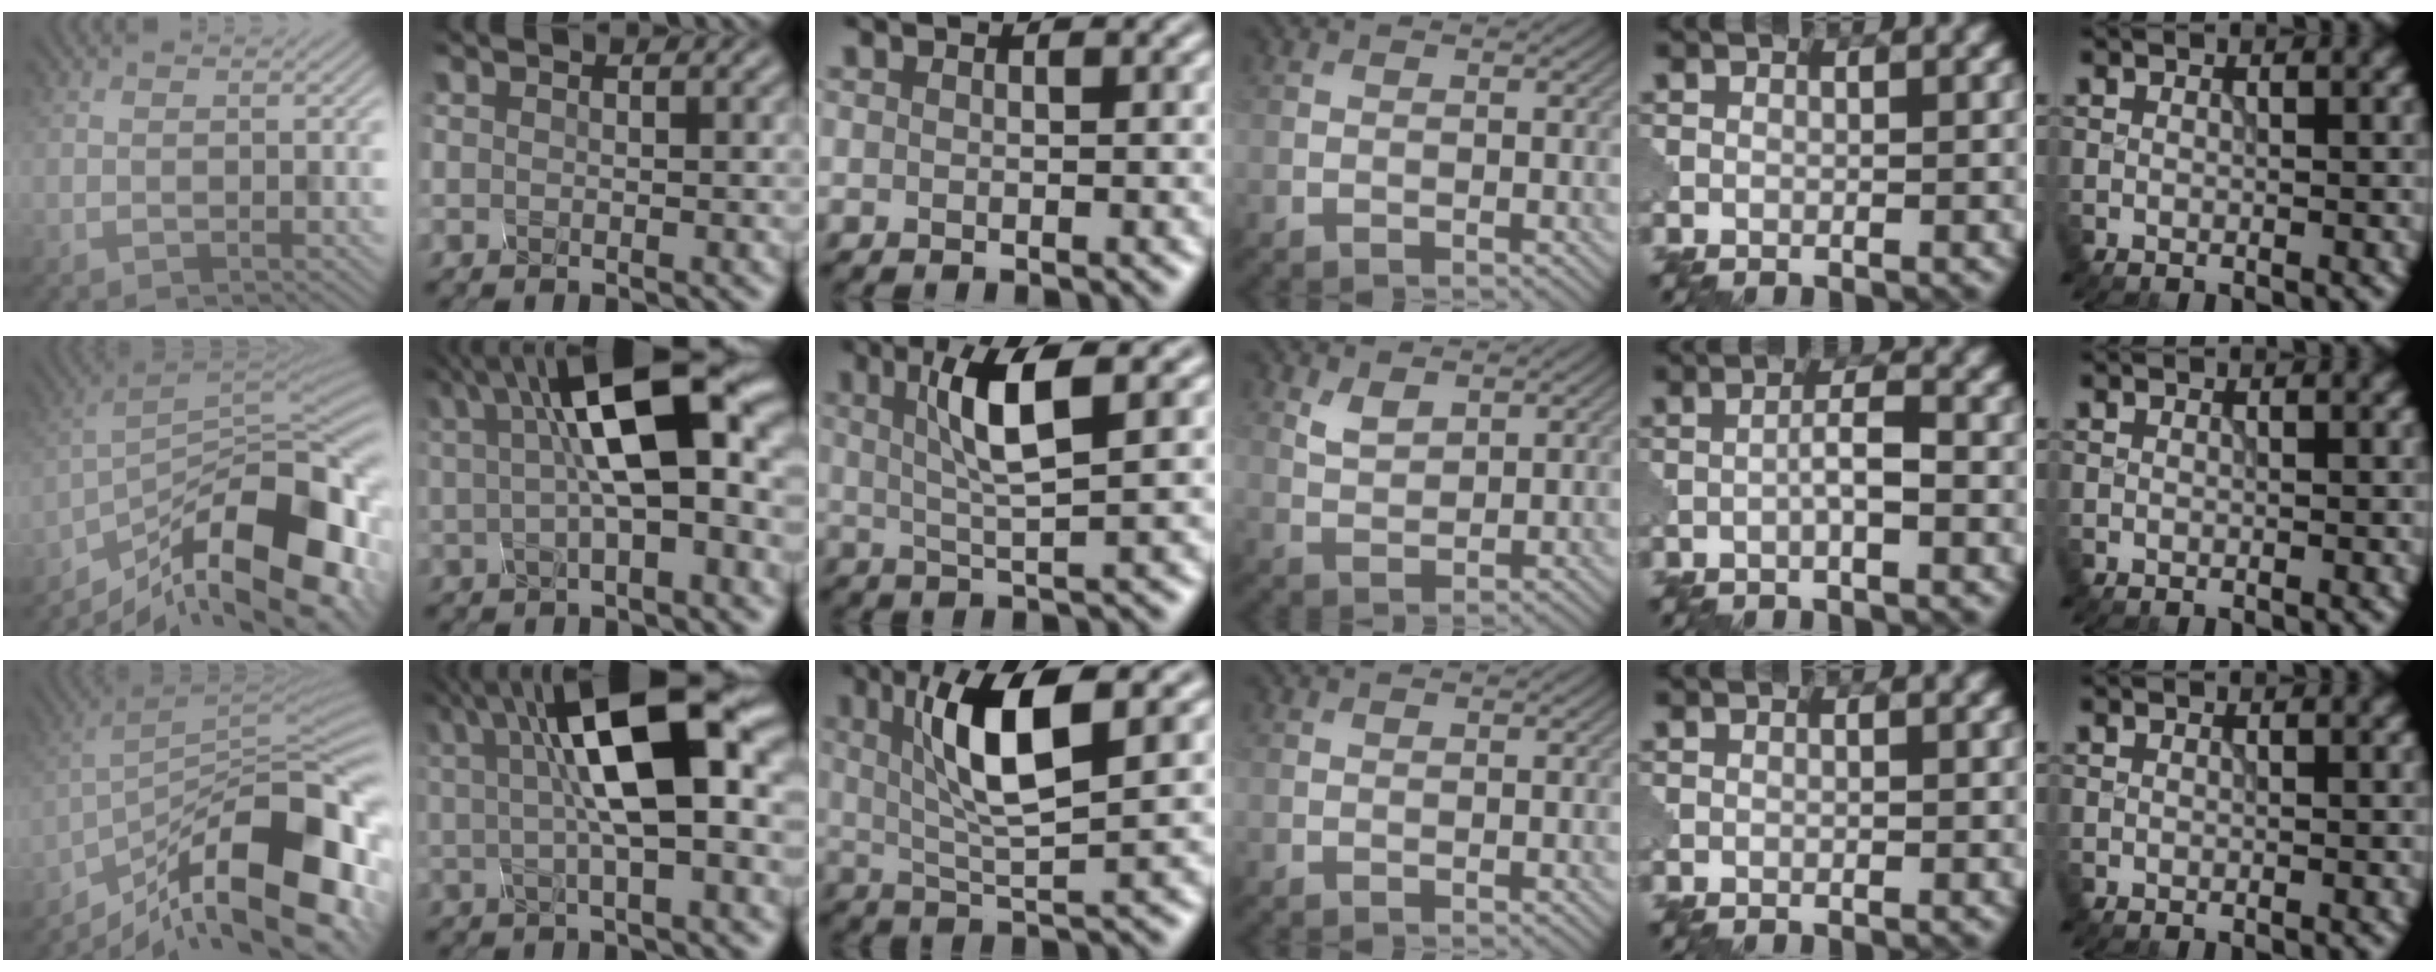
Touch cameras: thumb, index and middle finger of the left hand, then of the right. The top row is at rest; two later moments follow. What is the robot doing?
{"motion": "assemble", "object": "glue stick"}